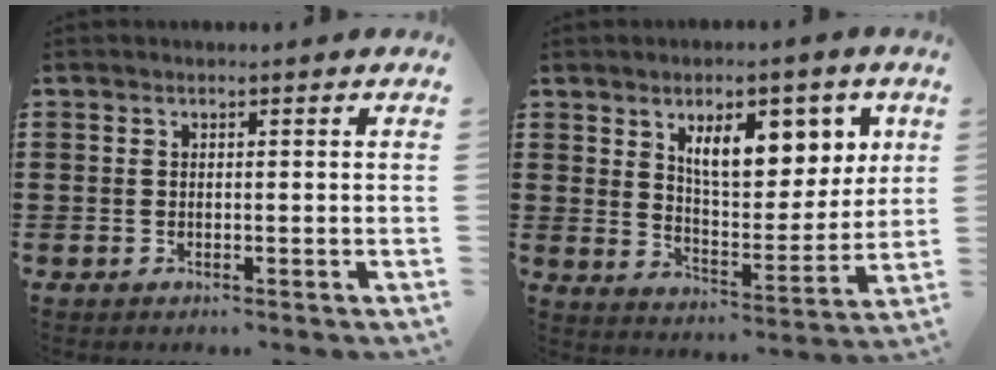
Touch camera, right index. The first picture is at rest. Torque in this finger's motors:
{"motor_torque": [1.48, 0.66, 0.36, 0.20]}